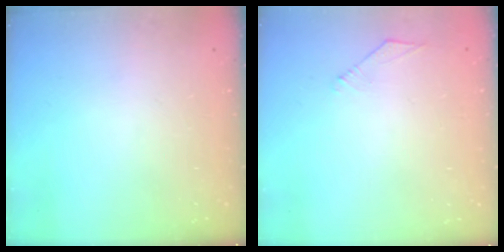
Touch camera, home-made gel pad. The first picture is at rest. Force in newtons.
{"total": 2.6, "press": 2.5, "slide": 0.6}